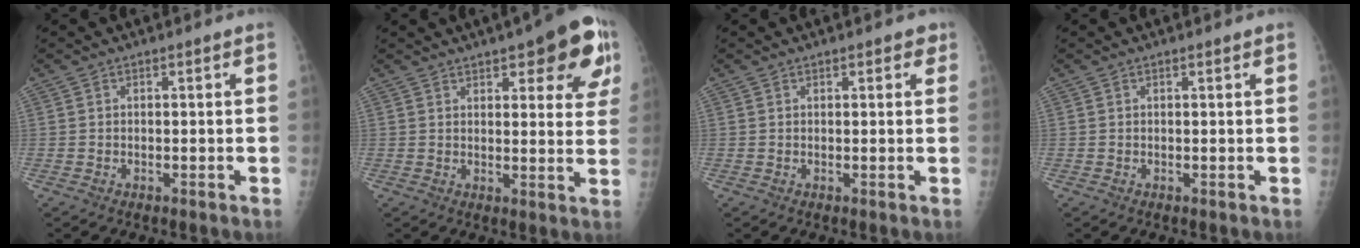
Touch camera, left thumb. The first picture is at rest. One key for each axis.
{"total": 13.7, "fx": 6.9, "fy": 4.8, "fz": 10.8, "tx": -0.096, "ty": -0.019, "tz": 0.081}
{"total": 2.0, "fx": 1.2, "fy": 1.0, "fz": 1.2, "tx": 0.001, "ty": -0.002, "tz": 0.011}
{"total": 0.6, "fx": 0.4, "fy": 0.1, "fz": 0.4, "tx": -0.005, "ty": 0.000, "tz": 0.004}